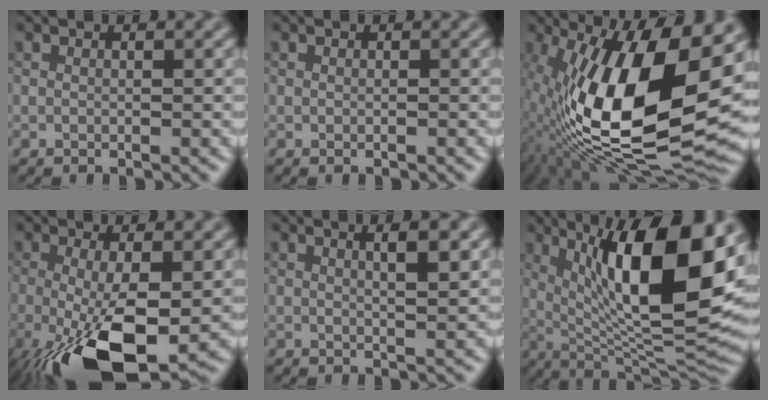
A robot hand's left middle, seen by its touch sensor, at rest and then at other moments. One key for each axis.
{"total": 0.0}
{"total": 16.2, "fx": -0.6, "fy": 6.3, "fz": 14.9, "tx": -0.261, "ty": 0.012, "tz": -0.009}
{"total": 10.2, "fx": -3.8, "fy": 2.9, "fz": 9.0, "tx": -0.177, "ty": -0.021, "tz": -0.046}
{"total": 2.4, "fx": 0.7, "fy": 0.5, "fz": 2.2, "tx": -0.019, "ty": 0.008, "tz": 0.014}
{"total": 14.4, "fx": 3.9, "fy": 5.0, "fz": 12.9, "tx": -0.202, "ty": -0.004, "tz": 0.078}